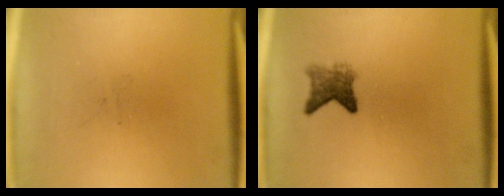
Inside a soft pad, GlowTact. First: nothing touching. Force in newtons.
{"total": 3.1}